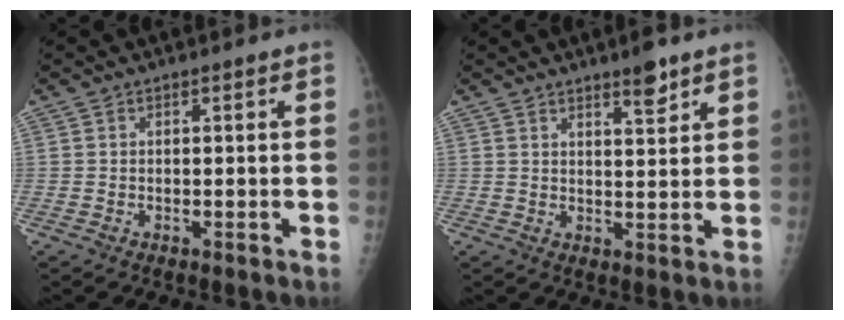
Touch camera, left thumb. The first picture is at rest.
{"total": 4.4, "force": [3.2, 1.0, 2.9], "torque": [-0.035, -0.024, 0.048]}